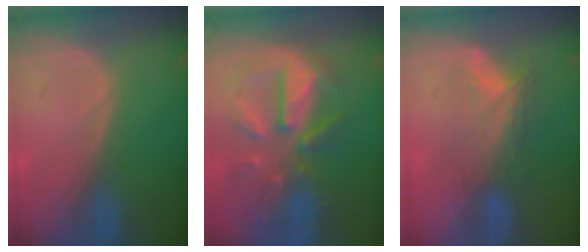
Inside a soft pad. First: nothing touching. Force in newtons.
{"total": 10.3, "press": 9.3, "slide": 4.5}
{"total": 6.9, "press": 6.6, "slide": 2.2}